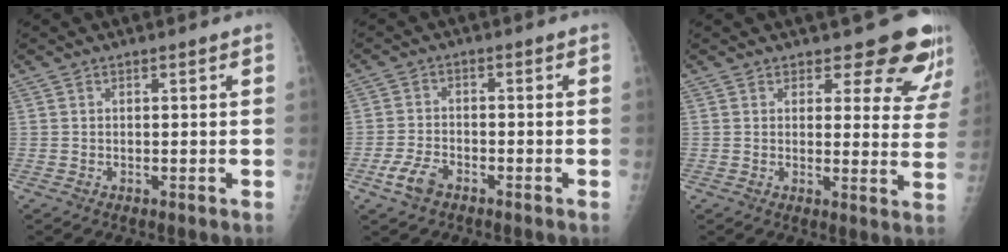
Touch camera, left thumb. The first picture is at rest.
{"total": 4.7, "force": [-2.9, 2.6, 2.6], "torque": [-0.056, 0.010, -0.055]}
{"total": 11.0, "force": [9.7, 4.2, 3.0], "torque": [0.011, -0.069, 0.091]}